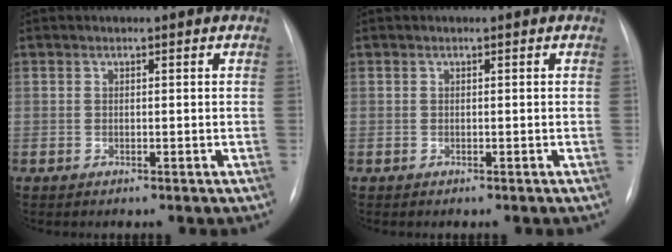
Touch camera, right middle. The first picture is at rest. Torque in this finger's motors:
{"motor_torque": [0.98, -1.16, -0.01, 0.01]}